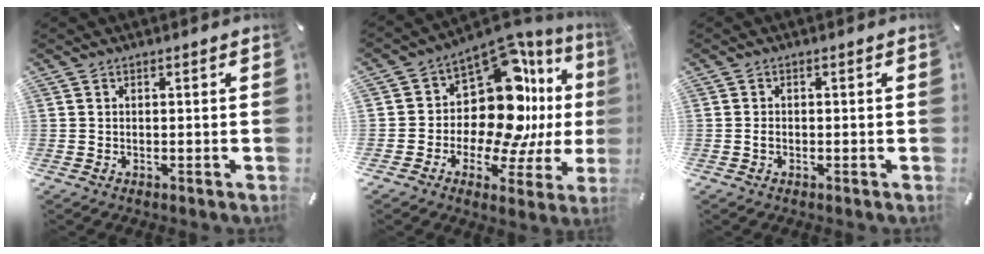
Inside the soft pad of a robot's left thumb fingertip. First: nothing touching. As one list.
[{"total": 17.1, "force": [5.2, 10.9, 12.1], "torque": [-0.195, -0.077, 0.085]}, {"total": 1.1, "force": [-0.5, 0.7, 0.7], "torque": [-0.014, 0.002, -0.010]}]